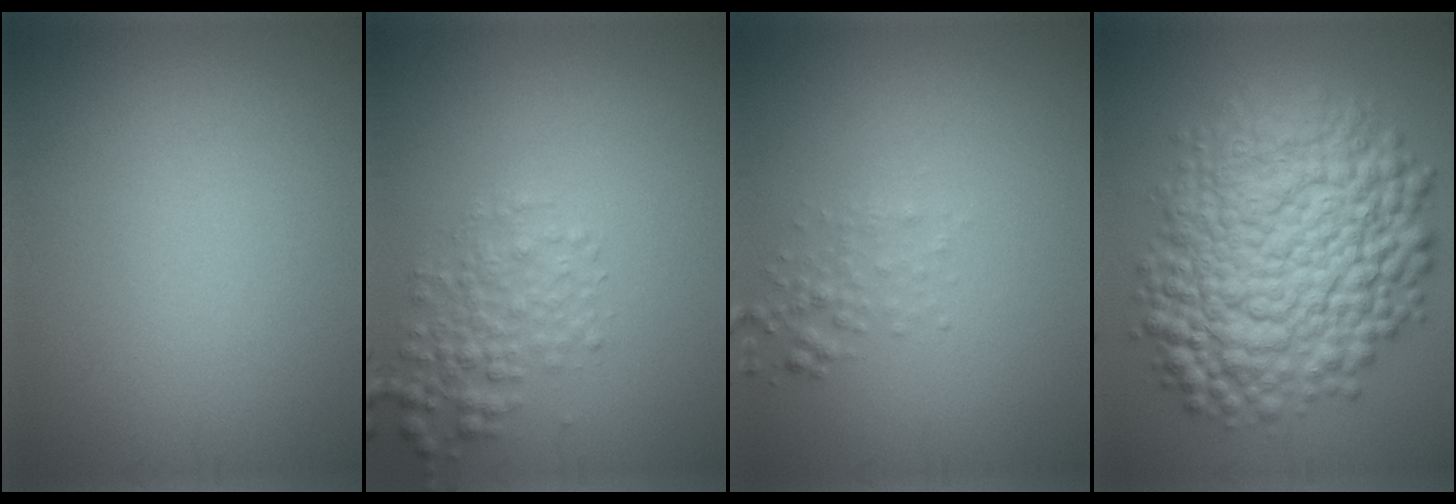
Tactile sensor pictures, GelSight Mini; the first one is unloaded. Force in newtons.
{"total": 2.9, "press": 2.9, "slide": 0.1}
{"total": 1.6, "press": 1.5, "slide": 0.2}
{"total": 14.5, "press": 14.5, "slide": 0.3}